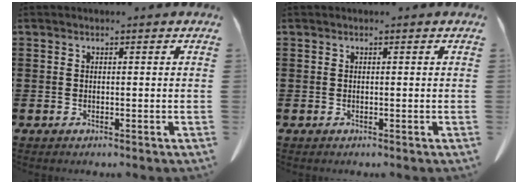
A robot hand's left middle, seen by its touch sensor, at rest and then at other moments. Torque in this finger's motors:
{"motor_torque": [0.00, 0.06, -0.01, -0.01]}